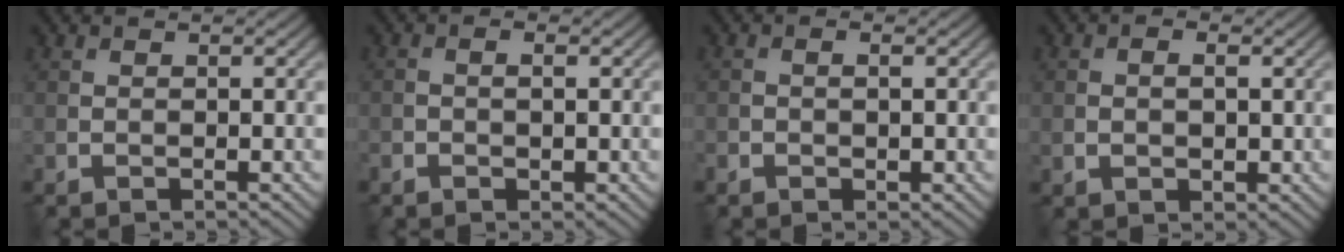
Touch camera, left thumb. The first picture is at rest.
{"total": 2.2, "force": [-0.6, 1.2, 1.7], "torque": [-0.029, -0.002, -0.008]}
{"total": 1.8, "force": [-0.5, 1.0, 1.4], "torque": [-0.025, -0.002, -0.006]}
{"total": 2.7, "force": [-0.1, 1.7, 2.1], "torque": [-0.036, -0.002, -0.001]}